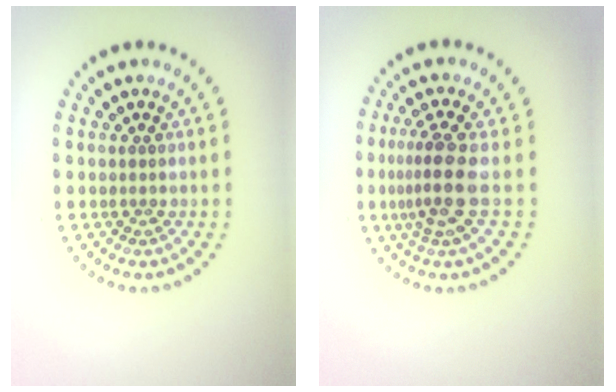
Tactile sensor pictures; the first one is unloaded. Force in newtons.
{"total": 3.8, "press": 3.2, "slide": 2.1}